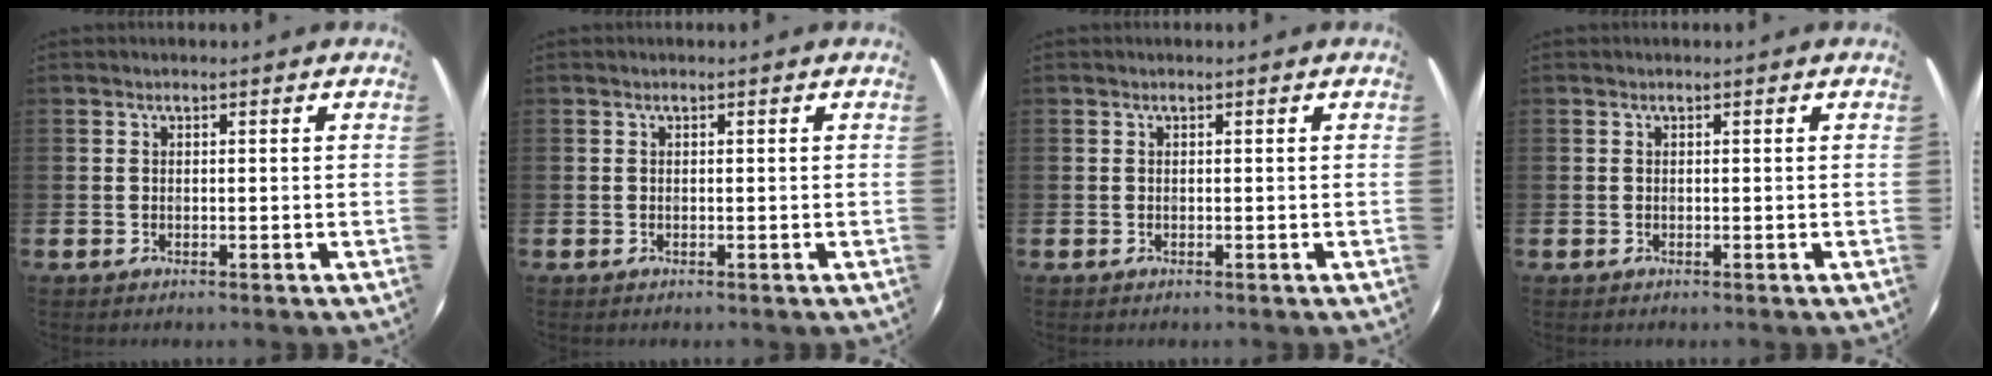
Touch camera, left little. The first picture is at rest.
{"total": 0.0}
{"total": 0.0}
{"total": 0.0}